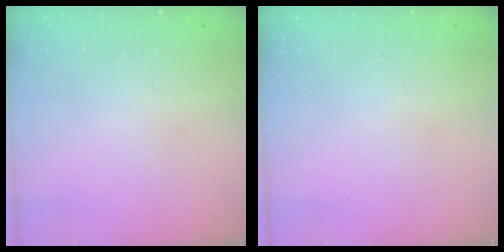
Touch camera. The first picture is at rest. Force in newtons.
{"total": 0.0}